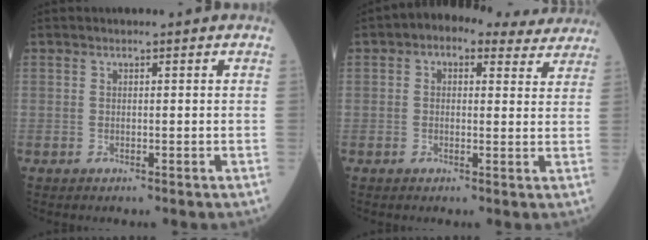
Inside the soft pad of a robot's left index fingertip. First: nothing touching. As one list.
[{"total": 9.3, "force": [7.0, 4.7, 4.0], "torque": [-0.040, 0.039, 0.079]}]